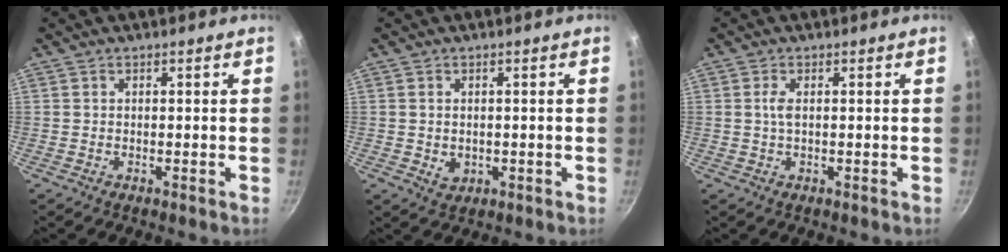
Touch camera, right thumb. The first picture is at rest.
{"total": 2.7, "force": [0.0, 2.2, 1.5], "torque": [-0.024, -0.003, 0.007]}
{"total": 1.9, "force": [0.3, 0.7, 1.7], "torque": [-0.040, 0.002, 0.006]}